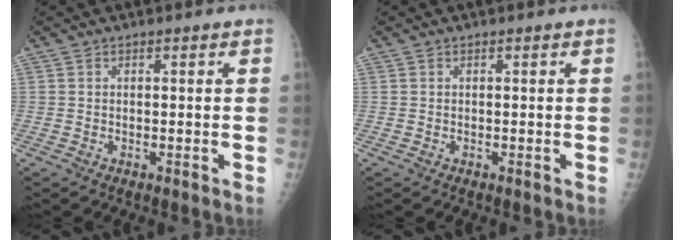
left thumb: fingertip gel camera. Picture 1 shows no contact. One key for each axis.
{"total": 0.0}